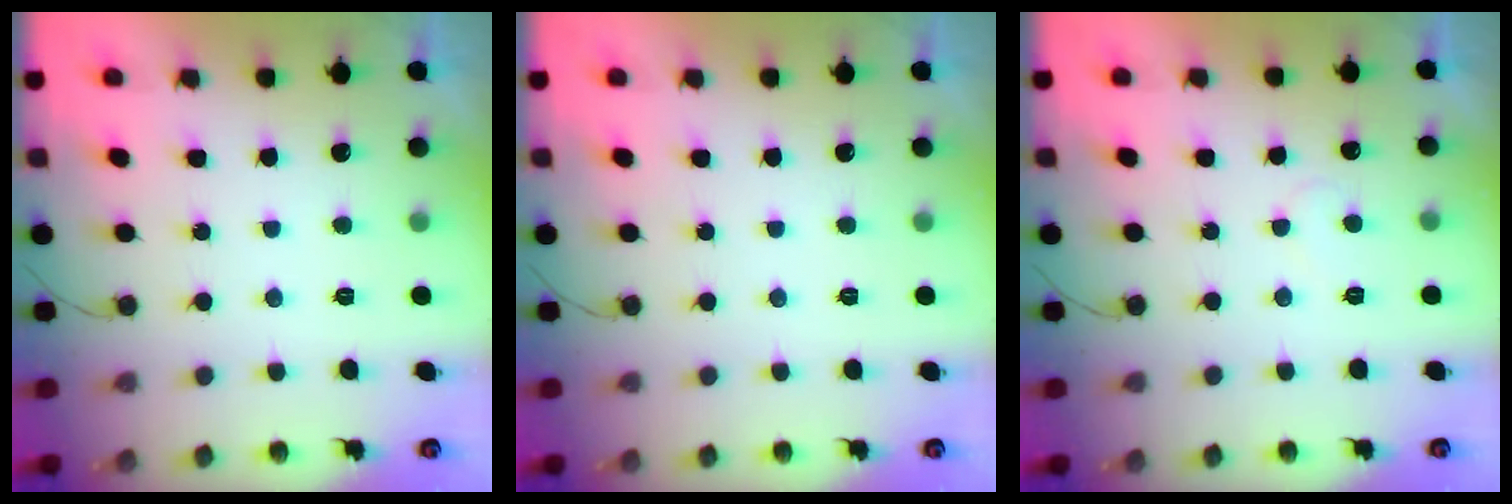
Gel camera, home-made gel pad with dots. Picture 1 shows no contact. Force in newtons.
{"total": 0.0}
{"total": 4.5, "press": 4.5, "slide": 0.3}